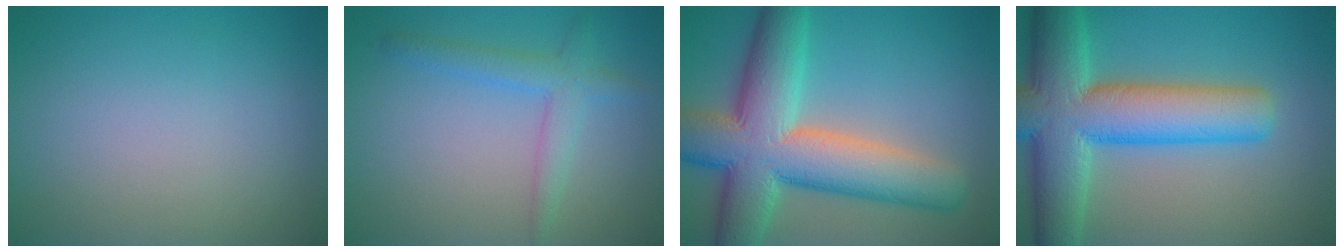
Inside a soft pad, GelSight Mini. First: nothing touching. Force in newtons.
{"total": 2.8, "press": 2.8, "slide": 0.2}
{"total": 12.2, "press": 12.2, "slide": 0.5}
{"total": 11.6, "press": 11.6, "slide": 0.6}